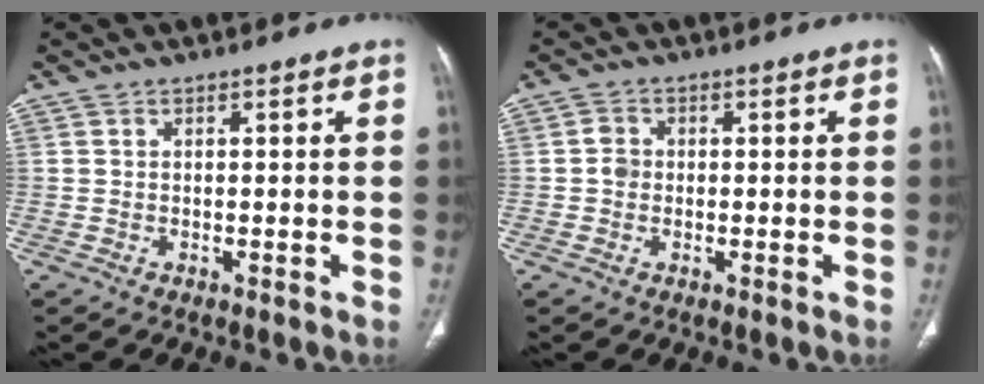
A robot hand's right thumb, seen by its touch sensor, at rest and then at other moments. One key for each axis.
{"total": 2.3, "fx": -0.2, "fy": 1.9, "fz": 1.1, "tx": -0.013, "ty": 0.006, "tz": -0.007}